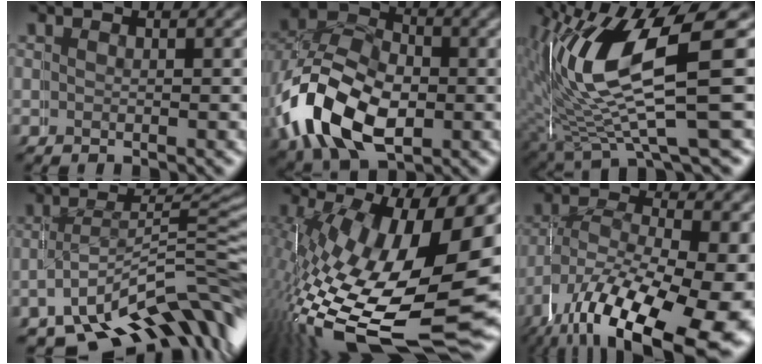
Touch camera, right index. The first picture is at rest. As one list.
[{"total": 11.6, "force": [-2.0, 9.5, 6.3], "torque": [-0.156, -0.034, -0.023]}, {"total": 10.5, "force": [1.6, 5.0, 9.1], "torque": [-0.180, -0.005, 0.034]}, {"total": 9.8, "force": [-5.7, 4.3, 6.7], "torque": [-0.069, -0.022, -0.078]}, {"total": 13.8, "force": [-3.6, 6.6, 11.5], "torque": [-0.214, -0.051, -0.024]}, {"total": 10.9, "force": [-4.8, 5.2, 8.2], "torque": [-0.144, -0.046, -0.044]}]